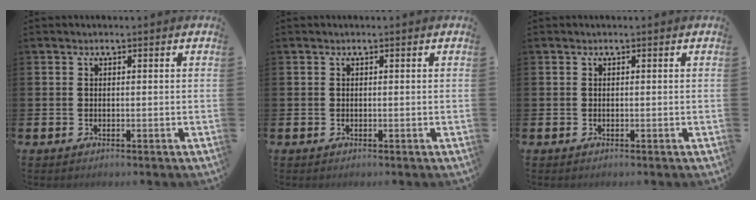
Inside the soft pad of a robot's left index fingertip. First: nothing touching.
{"total": 0.0}
{"total": 0.0}